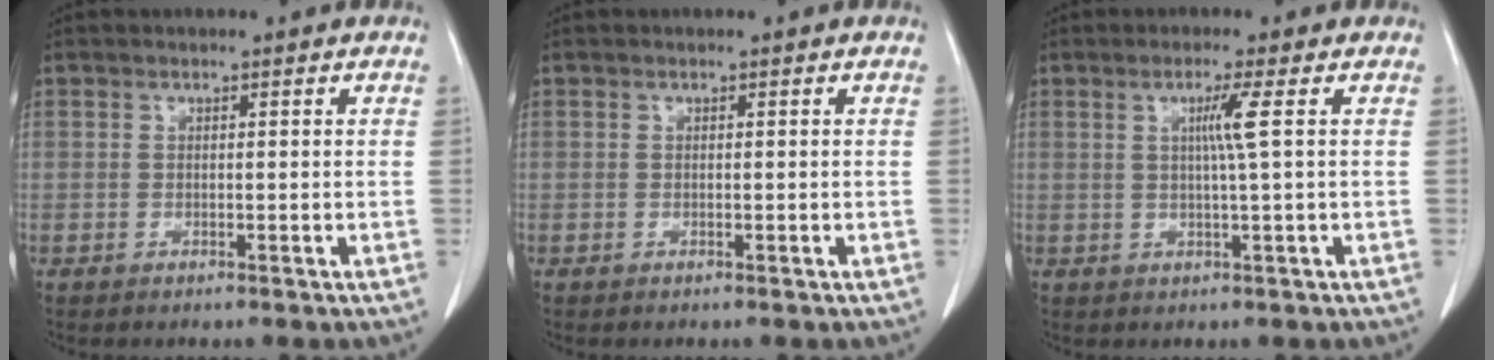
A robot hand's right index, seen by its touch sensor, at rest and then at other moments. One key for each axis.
{"total": 0.0}
{"total": 3.4, "fx": 0.7, "fy": -1.1, "fz": 3.1, "tx": -0.058, "ty": -0.002, "tz": 0.014}